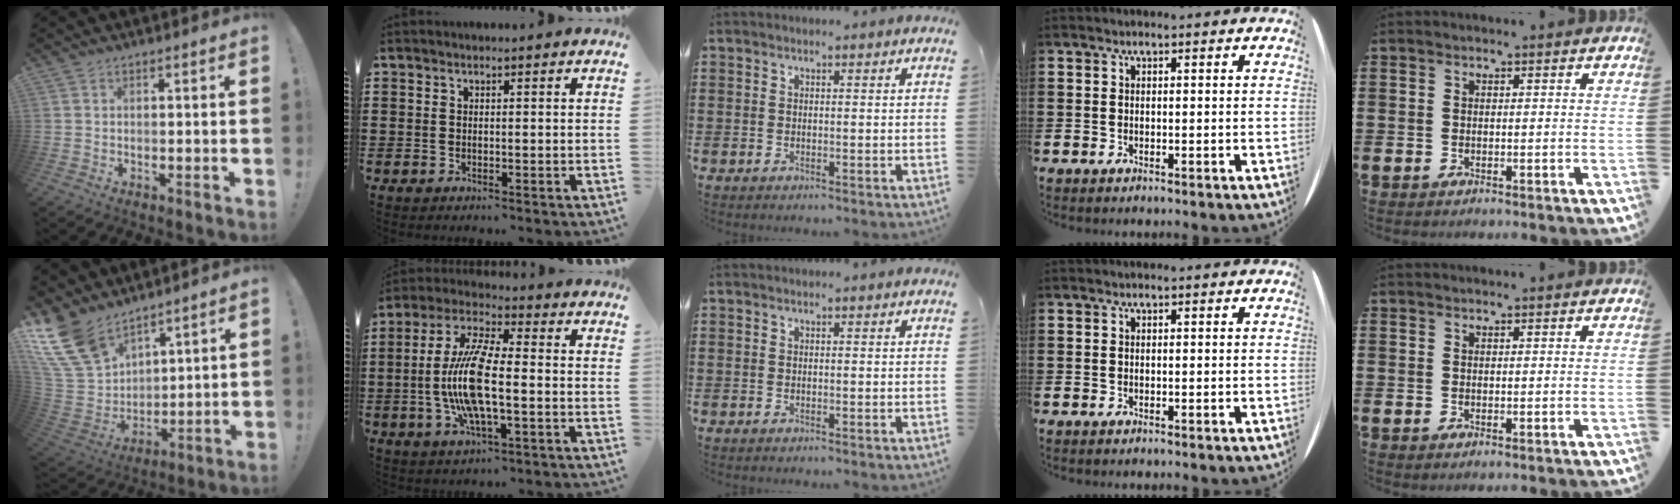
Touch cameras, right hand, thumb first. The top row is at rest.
{"thumb": {"total": 17.3, "force": [12.4, 9.3, 7.6], "torque": [-0.169, -0.086, 0.240]}, "index": {"total": 11.9, "force": [-1.9, 3.6, 11.2], "torque": [-0.242, -0.012, -0.039]}}